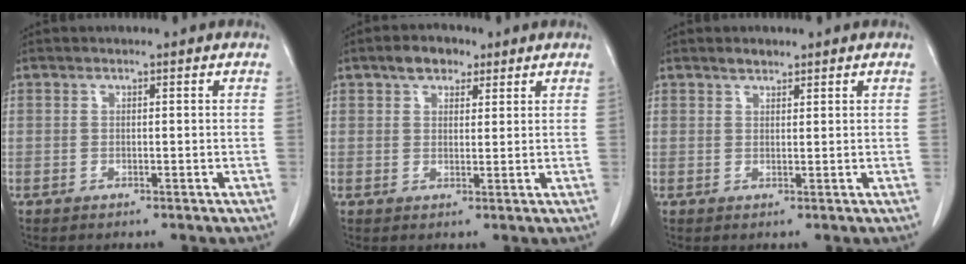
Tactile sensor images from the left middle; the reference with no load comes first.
{"total": 4.0, "force": [2.6, 2.4, 2.0], "torque": [-0.032, 0.013, 0.042]}
{"total": 1.4, "force": [1.2, 0.5, 0.5], "torque": [-0.011, 0.003, 0.022]}